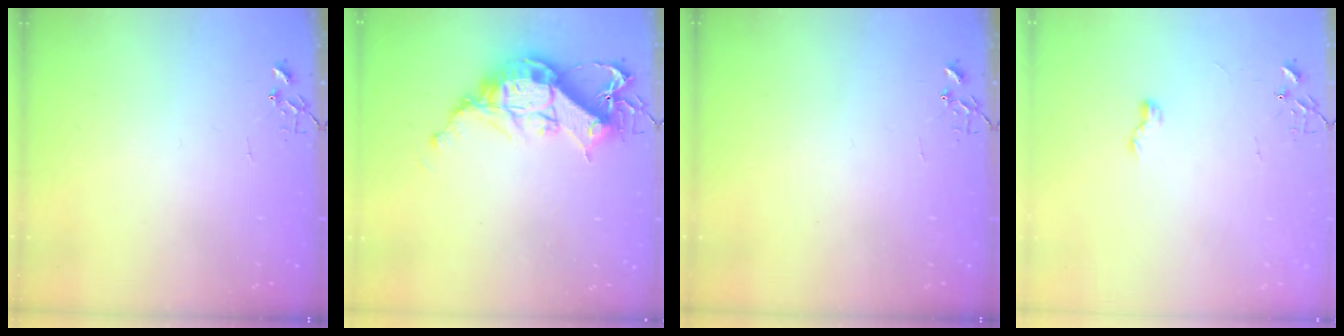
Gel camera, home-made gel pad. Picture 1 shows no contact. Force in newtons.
{"total": 15.3, "press": 15.2, "slide": 1.3}
{"total": 0.0}
{"total": 6.1, "press": 6.0, "slide": 0.7}